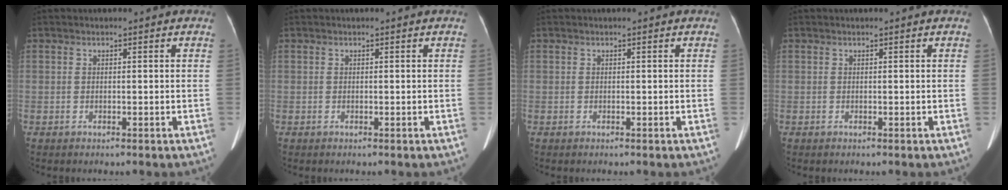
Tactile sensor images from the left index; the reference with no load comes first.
{"total": 0.0}
{"total": 0.0}
{"total": 0.0}